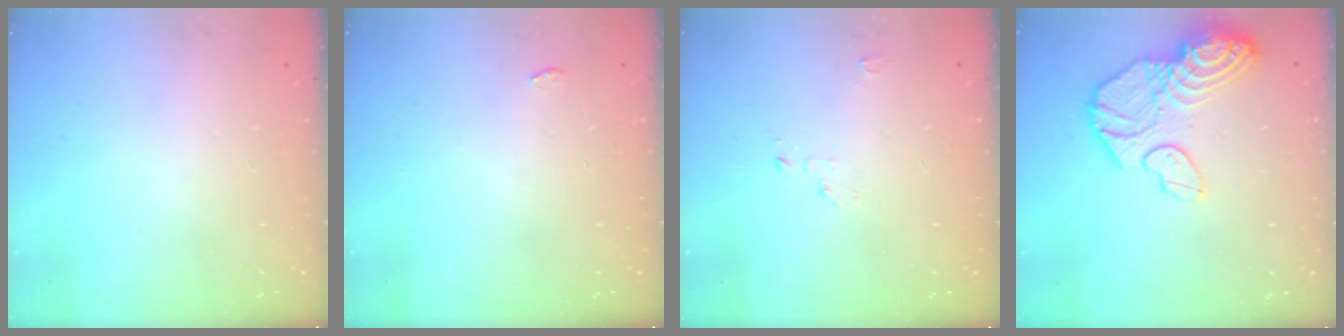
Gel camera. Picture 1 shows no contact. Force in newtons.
{"total": 2.2, "press": 2.1, "slide": 0.3}
{"total": 2.1, "press": 2.1, "slide": 0.2}
{"total": 16.3, "press": 16.2, "slide": 1.9}